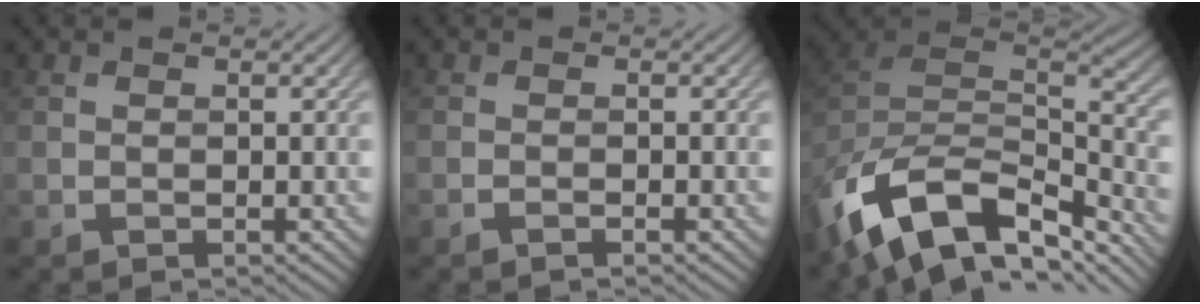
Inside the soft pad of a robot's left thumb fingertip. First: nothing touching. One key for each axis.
{"total": 0.8, "fx": -0.6, "fy": 0.0, "fz": 0.6, "tx": -0.010, "ty": 0.001, "tz": -0.015}
{"total": 14.6, "fx": -8.7, "fy": 7.0, "fz": 9.4, "tx": -0.226, "ty": -0.017, "tz": -0.148}